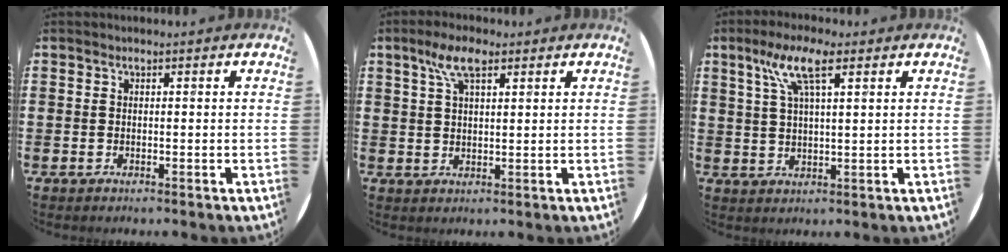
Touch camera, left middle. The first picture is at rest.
{"total": 5.6, "force": [3.2, 2.0, 4.1], "torque": [-0.088, 0.010, 0.056]}
{"total": 6.9, "force": [3.7, 1.9, 5.5], "torque": [-0.118, 0.012, 0.063]}